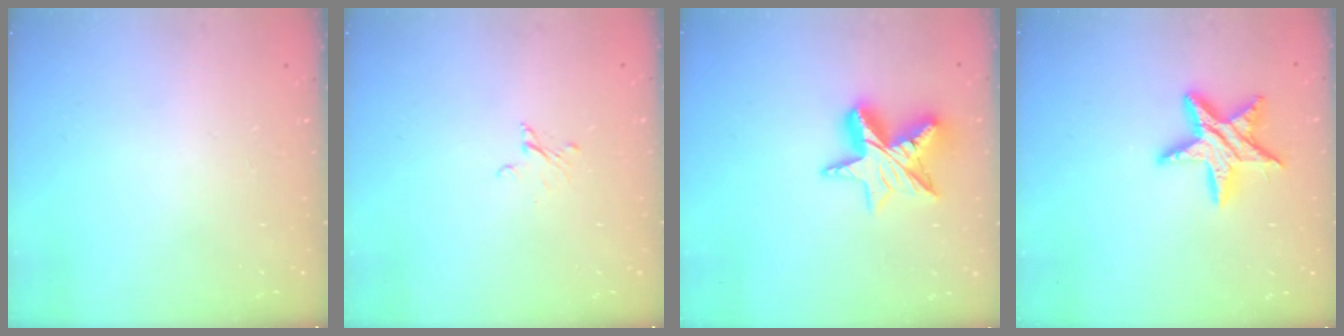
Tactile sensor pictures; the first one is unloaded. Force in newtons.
{"total": 2.0, "press": 2.0, "slide": 0.1}
{"total": 11.1, "press": 11.1, "slide": 0.8}
{"total": 13.2, "press": 13.2, "slide": 0.6}